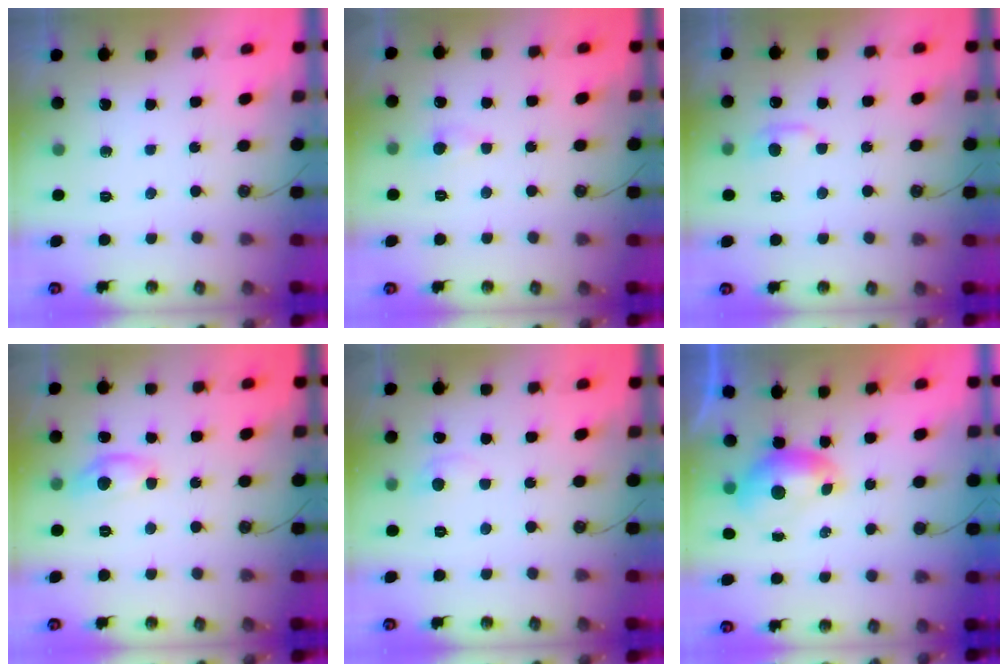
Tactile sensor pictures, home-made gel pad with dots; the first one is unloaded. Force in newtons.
{"total": 0.0}
{"total": 1.0, "press": 0.4, "slide": 0.9}
{"total": 4.5, "press": 4.5, "slide": 0.4}
{"total": 1.1, "press": 0.9, "slide": 0.7}
{"total": 1.0, "press": 0.4, "slide": 0.9}